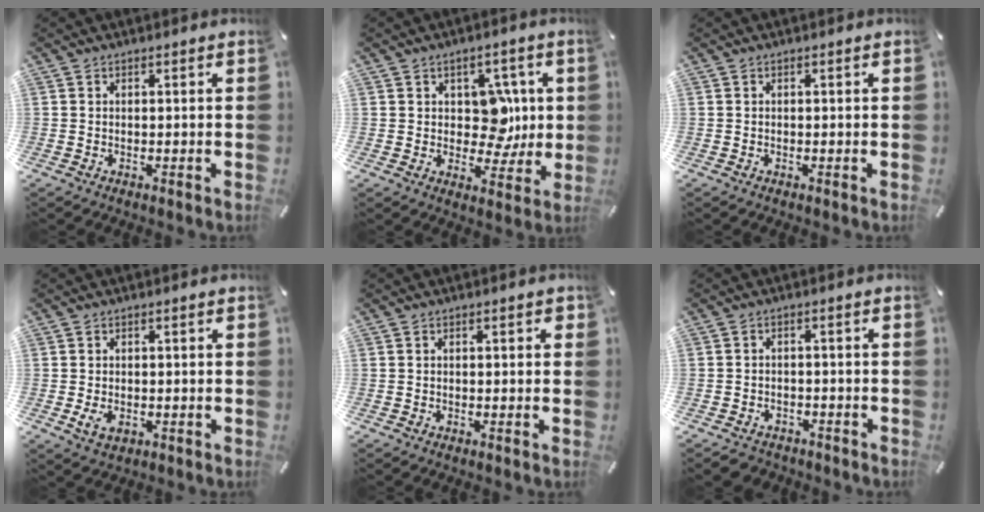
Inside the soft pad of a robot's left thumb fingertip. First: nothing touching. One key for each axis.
{"total": 9.7, "fx": 1.8, "fy": 7.7, "fz": 5.7, "tx": -0.064, "ty": -0.009, "tz": 0.031}
{"total": 0.0}
{"total": 3.1, "fx": -0.9, "fy": 2.1, "fz": 2.1, "tx": -0.050, "ty": -0.002, "tz": -0.018}
{"total": 1.3, "fx": -0.1, "fy": 0.6, "fz": 1.1, "tx": -0.020, "ty": 0.003, "tz": -0.003}
{"total": 3.0, "fx": -2.4, "fy": 1.7, "fz": 0.6, "tx": -0.017, "ty": 0.012, "tz": -0.051}